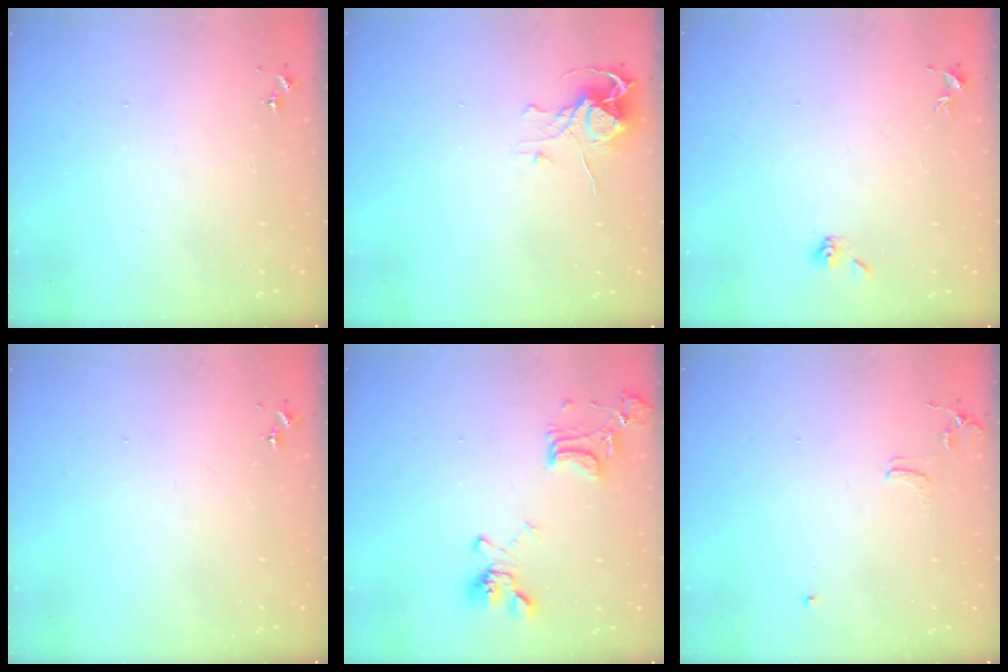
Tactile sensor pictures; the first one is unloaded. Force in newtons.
{"total": 8.0, "press": 8.0, "slide": 0.6}
{"total": 5.3, "press": 5.2, "slide": 1.1}
{"total": 0.0}
{"total": 15.8, "press": 15.7, "slide": 1.4}
{"total": 6.4, "press": 6.3, "slide": 0.8}